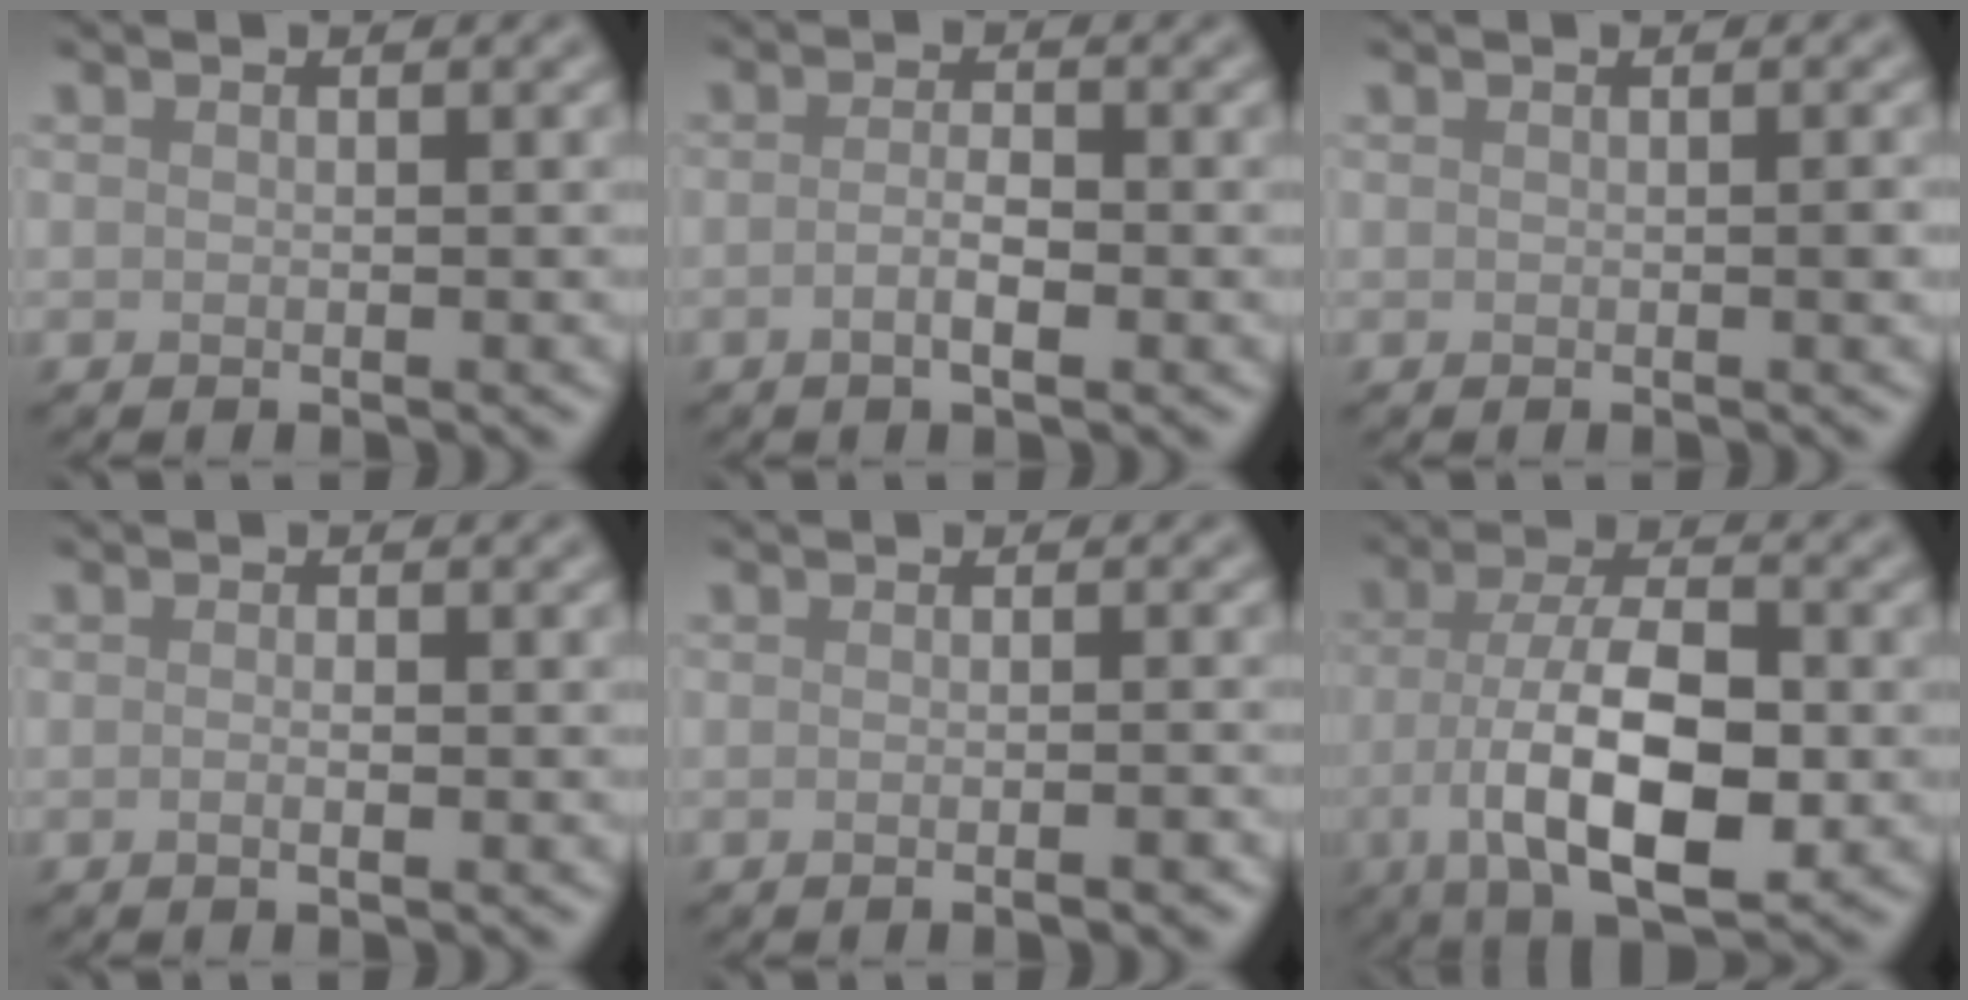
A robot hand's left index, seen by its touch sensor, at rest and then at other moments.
{"total": 2.2, "force": [-0.7, 0.6, 2.0], "torque": [-0.035, 0.000, -0.015]}
{"total": 0.6, "force": [0.0, 0.0, 0.6], "torque": [-0.007, 0.001, 0.000]}
{"total": 1.2, "force": [-0.1, 0.4, 1.1], "torque": [-0.008, -0.009, -0.005]}
{"total": 2.5, "force": [-0.6, 0.9, 2.3], "torque": [-0.009, 0.002, -0.015]}
{"total": 10.2, "force": [-2.4, 4.2, 9.0], "torque": [-0.158, -0.003, -0.044]}